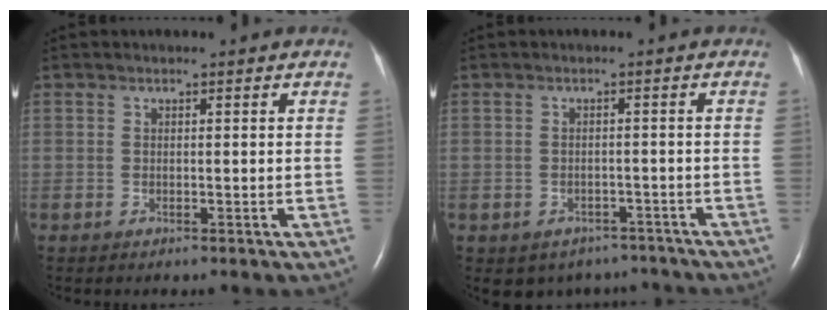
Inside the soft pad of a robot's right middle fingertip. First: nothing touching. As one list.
[{"total": 6.5, "force": [-5.3, 3.8, 0.6], "torque": [0.002, 0.016, -0.059]}]